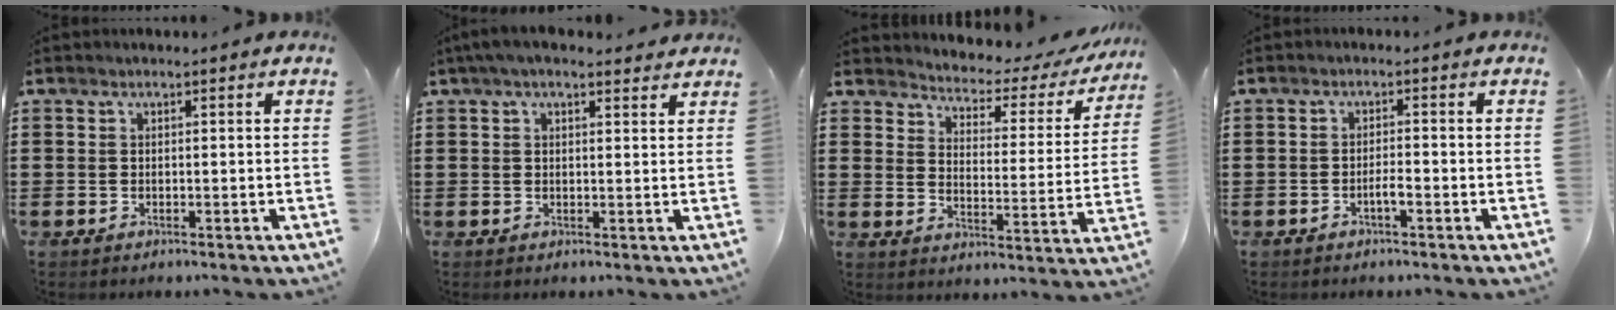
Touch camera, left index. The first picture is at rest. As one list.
[{"total": 3.5, "force": [2.8, 1.0, 2.0], "torque": [-0.045, 0.003, 0.051]}, {"total": 2.9, "force": [2.6, 1.0, 0.8], "torque": [-0.028, -0.027, 0.032]}, {"total": 1.9, "force": [-1.0, 0.3, 1.6], "torque": [-0.030, 0.001, -0.017]}]